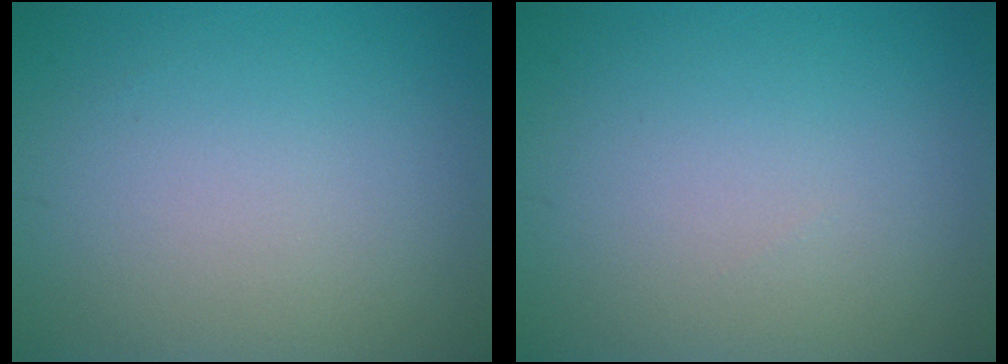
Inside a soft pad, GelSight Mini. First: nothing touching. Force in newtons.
{"total": 0.0}